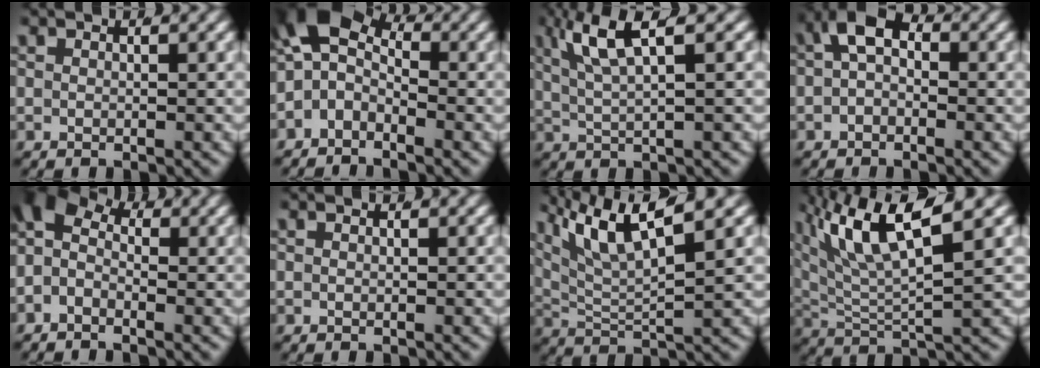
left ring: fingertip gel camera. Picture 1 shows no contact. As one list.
[{"total": 10.1, "force": [1.8, 8.4, 5.2], "torque": [-0.106, -0.006, 0.007]}, {"total": 4.9, "force": [2.4, 0.9, 4.1], "torque": [-0.080, 0.005, 0.046]}, {"total": 4.8, "force": [1.1, 3.1, 3.5], "torque": [-0.055, -0.007, 0.011]}, {"total": 6.9, "force": [1.4, 5.5, 3.8], "torque": [-0.079, -0.003, 0.009]}, {"total": 0.0}, {"total": 6.3, "force": [3.5, 2.4, 4.6], "torque": [-0.099, 0.003, 0.064]}, {"total": 8.3, "force": [3.9, 3.5, 6.4], "torque": [-0.133, 0.011, 0.065]}]